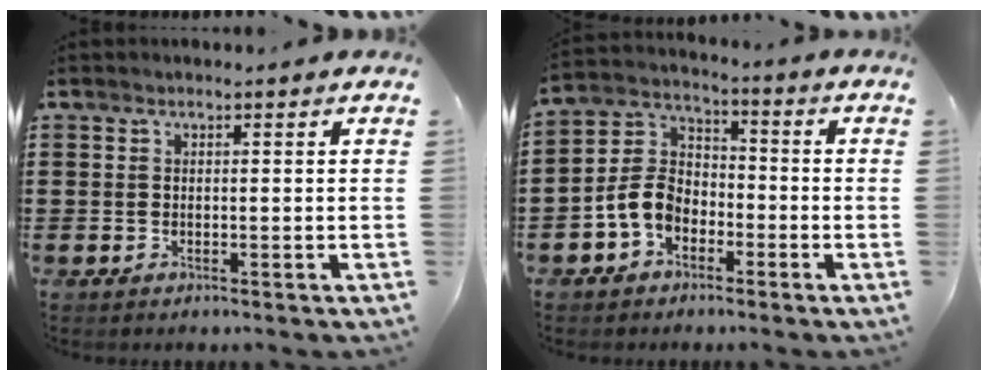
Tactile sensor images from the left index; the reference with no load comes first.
{"total": 6.7, "force": [-3.1, 4.8, 3.5], "torque": [-0.104, 0.007, -0.070]}